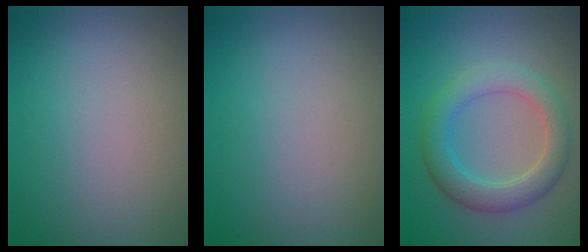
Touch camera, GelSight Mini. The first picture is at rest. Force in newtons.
{"total": 0.0}
{"total": 4.5, "press": 4.5, "slide": 0.0}